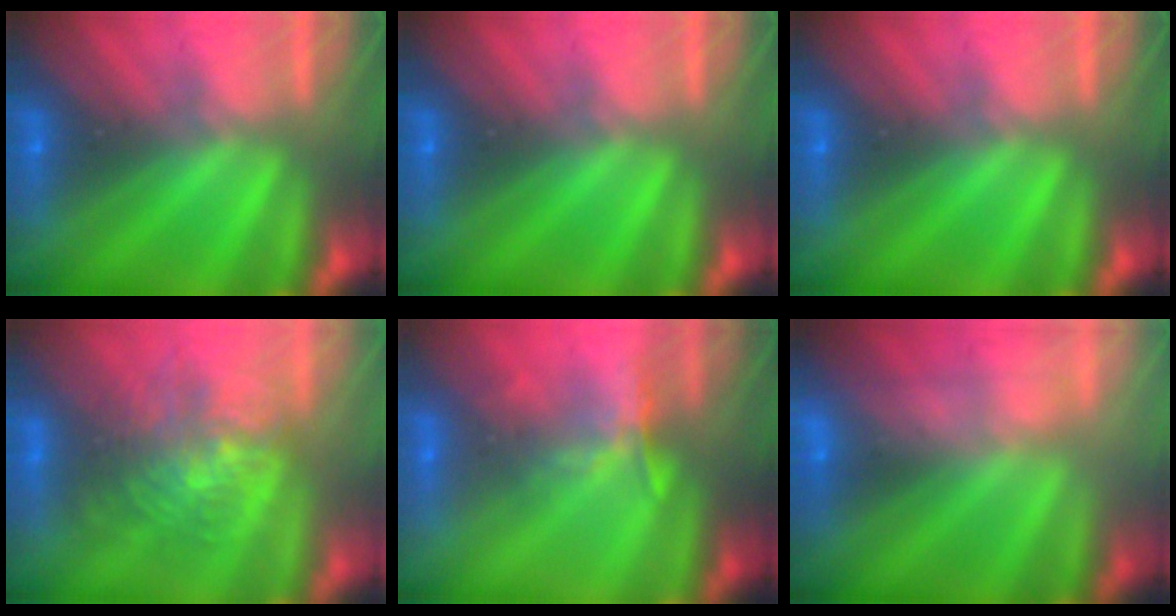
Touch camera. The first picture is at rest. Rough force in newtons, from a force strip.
{"total": 0.0}
{"total": 0.0}
{"total": 3.7}
{"total": 2.4}
{"total": 2.4}